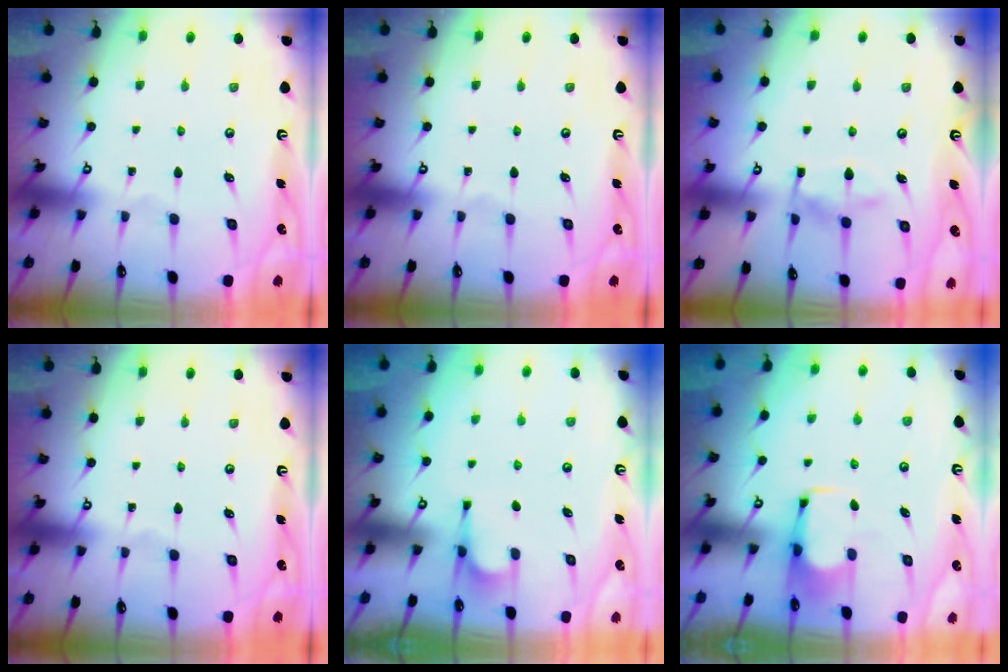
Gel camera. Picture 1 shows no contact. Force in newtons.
{"total": 0.0}
{"total": 10.4, "press": 10.3, "slide": 1.0}
{"total": 0.0}
{"total": 2.4, "press": 2.2, "slide": 1.0}
{"total": 2.6, "press": 2.5, "slide": 1.0}